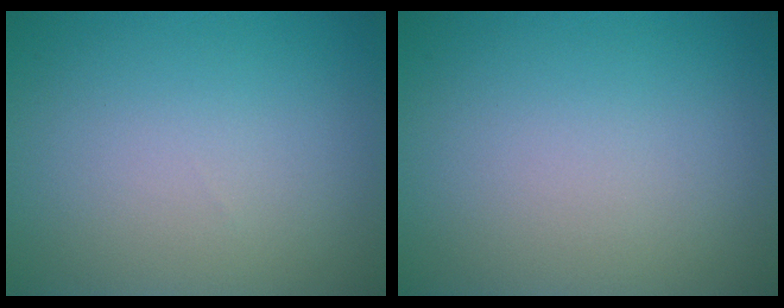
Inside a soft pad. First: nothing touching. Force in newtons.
{"total": 0.0}